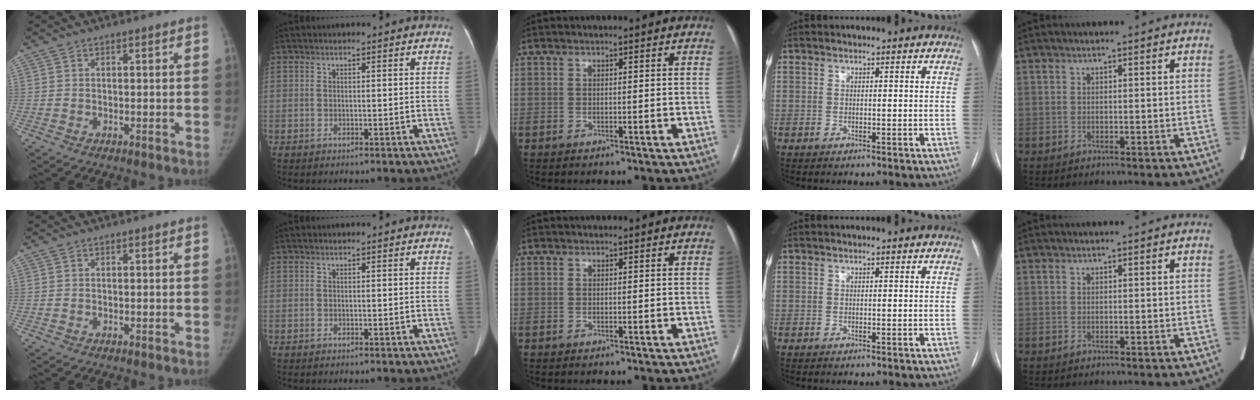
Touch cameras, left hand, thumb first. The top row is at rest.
{}